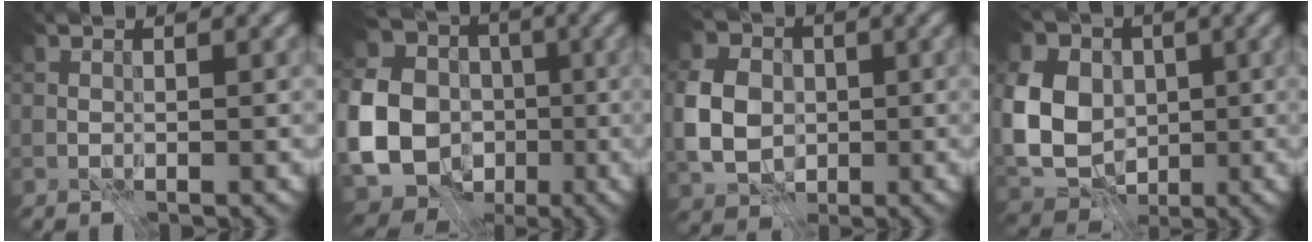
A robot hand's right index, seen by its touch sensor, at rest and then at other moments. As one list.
[{"total": 18.4, "force": [-4.6, 16.6, 6.5], "torque": [-0.190, -0.019, -0.096]}, {"total": 6.6, "force": [-0.7, 5.3, 4.0], "torque": [-0.095, 0.005, -0.023]}, {"total": 10.5, "force": [0.5, 8.2, 6.5], "torque": [-0.142, 0.000, -0.006]}]